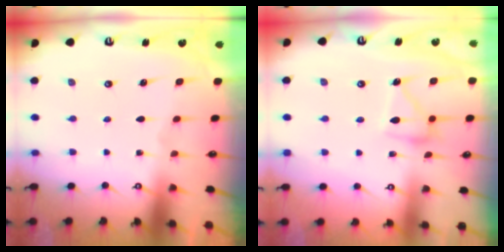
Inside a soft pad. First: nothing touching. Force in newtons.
{"total": 11.3, "press": 11.2, "slide": 0.9}